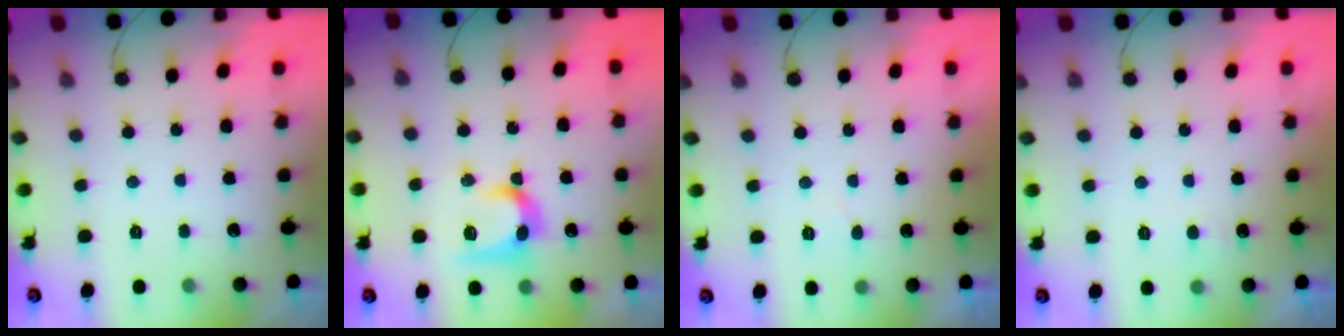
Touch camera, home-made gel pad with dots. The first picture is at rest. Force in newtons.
{"total": 9.9, "press": 9.9, "slide": 0.5}
{"total": 3.5, "press": 3.5, "slide": 0.4}
{"total": 4.3, "press": 4.3, "slide": 0.5}